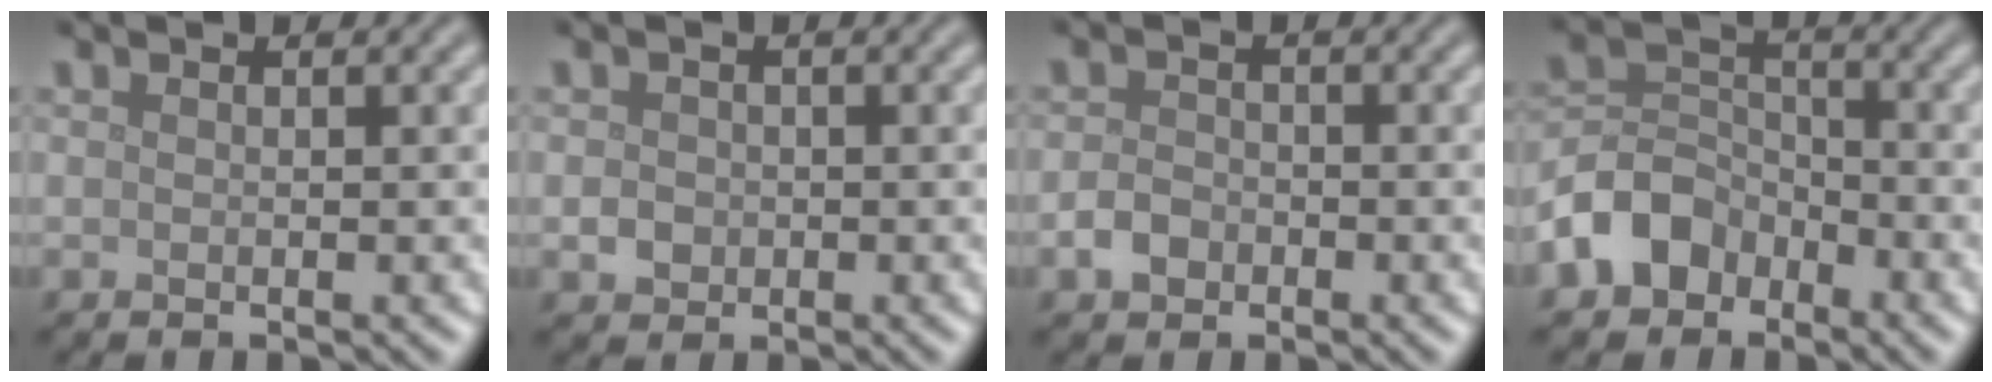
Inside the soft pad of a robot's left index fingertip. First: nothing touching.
{"total": 1.4, "force": [-0.2, 1.3, 0.5], "torque": [-0.004, -0.003, -0.007]}
{"total": 1.9, "force": [-0.9, 1.4, 0.8], "torque": [-0.014, 0.002, -0.023]}
{"total": 5.0, "force": [-3.0, 3.6, 1.7], "torque": [-0.031, 0.004, -0.071]}